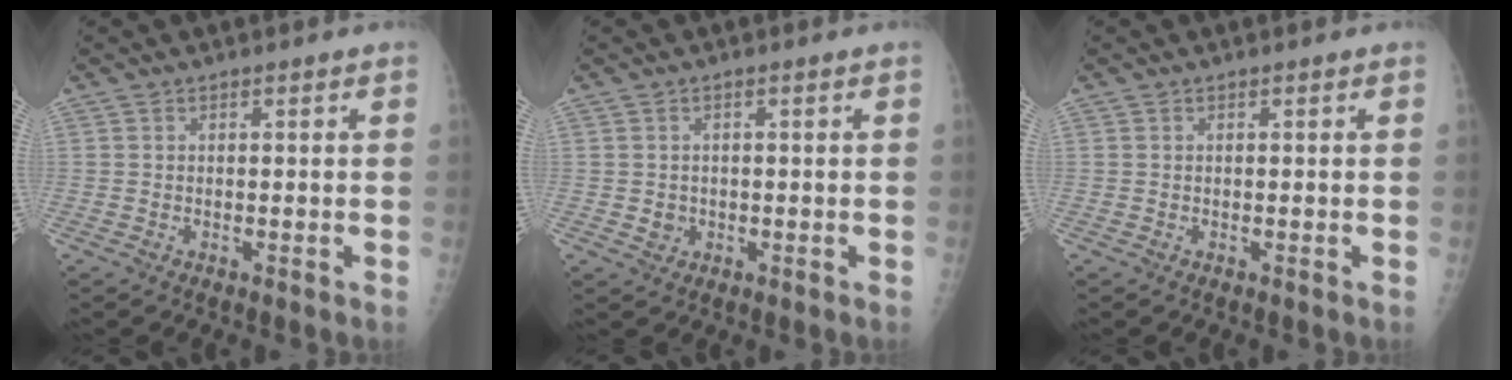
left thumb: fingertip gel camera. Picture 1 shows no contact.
{"total": 1.8, "force": [-0.3, 1.7, 0.6], "torque": [-0.001, 0.003, 0.001]}
{"total": 0.0}